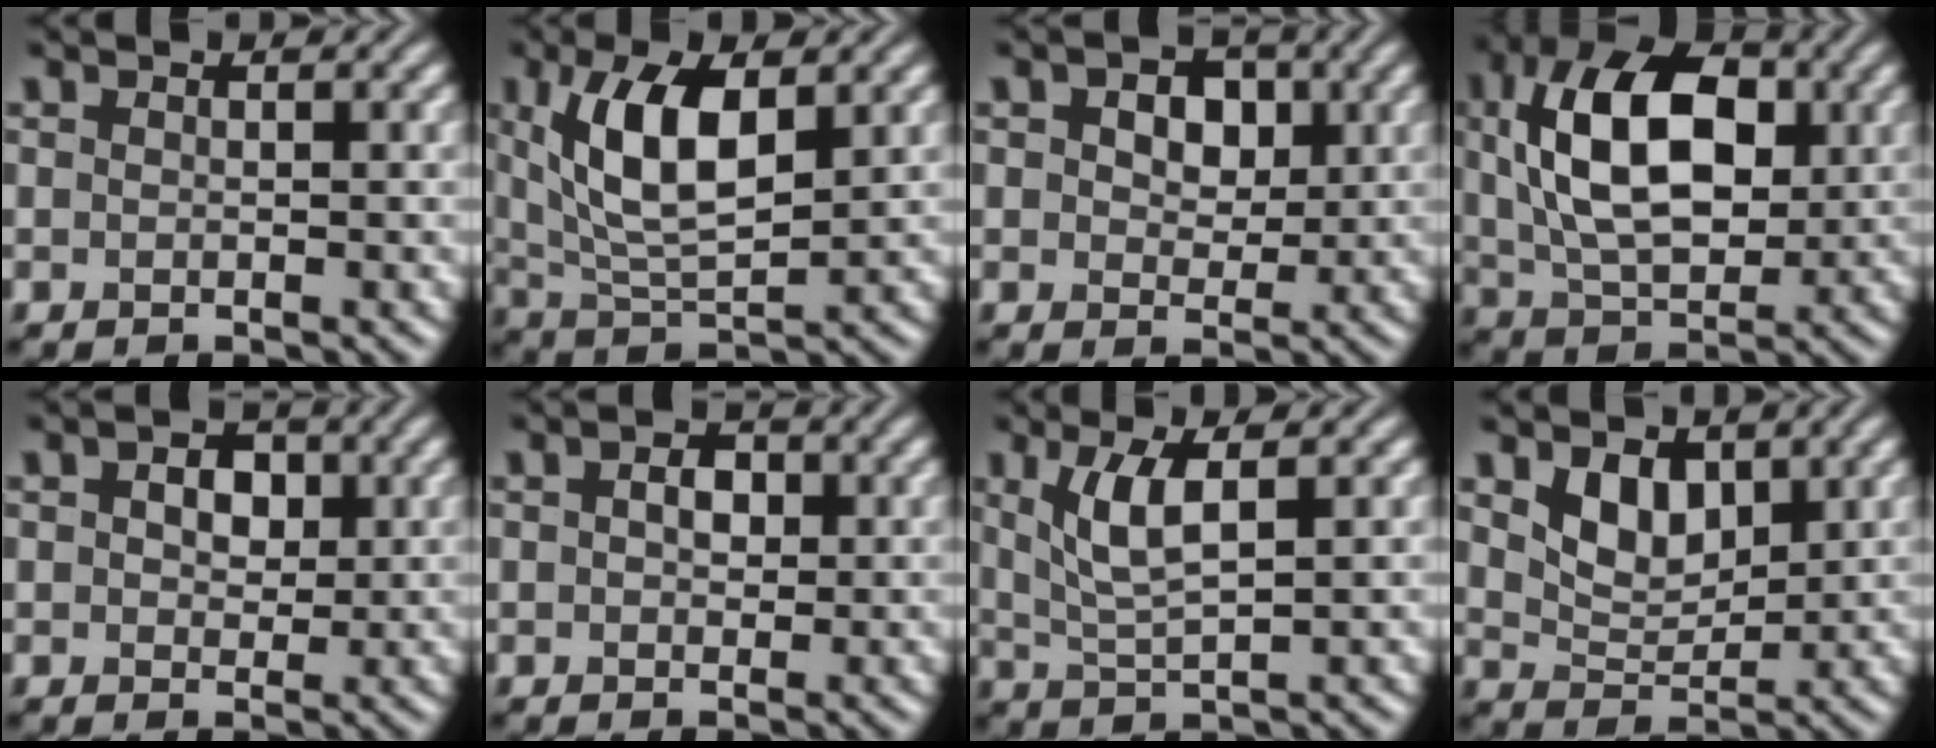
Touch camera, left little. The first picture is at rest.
{"total": 7.6, "force": [2.2, 3.2, 6.5], "torque": [-0.128, 0.001, 0.045]}
{"total": 4.9, "force": [1.6, 3.3, 3.3], "torque": [-0.046, 0.013, 0.004]}
{"total": 11.3, "force": [2.0, 6.7, 8.9], "torque": [-0.166, 0.015, 0.030]}
{"total": 3.2, "force": [0.8, 2.2, 2.2], "torque": [-0.030, 0.004, 0.005]}
{"total": 2.2, "force": [0.4, 1.5, 1.5], "torque": [-0.024, 0.001, 0.002]}
{"total": 4.1, "force": [1.4, 1.2, 3.7], "torque": [-0.081, -0.003, 0.030]}
{"total": 3.4, "force": [1.7, 2.2, 2.0], "torque": [-0.046, -0.010, 0.033]}